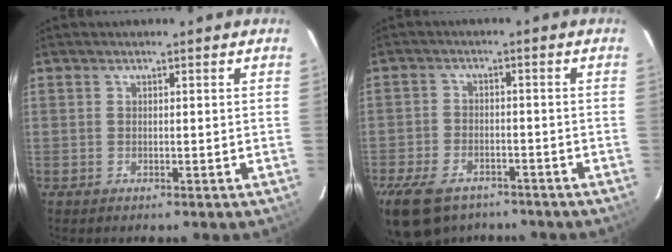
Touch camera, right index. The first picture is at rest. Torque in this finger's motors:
{"motor_torque": [1.08, -1.07, 0.40, 0.08]}